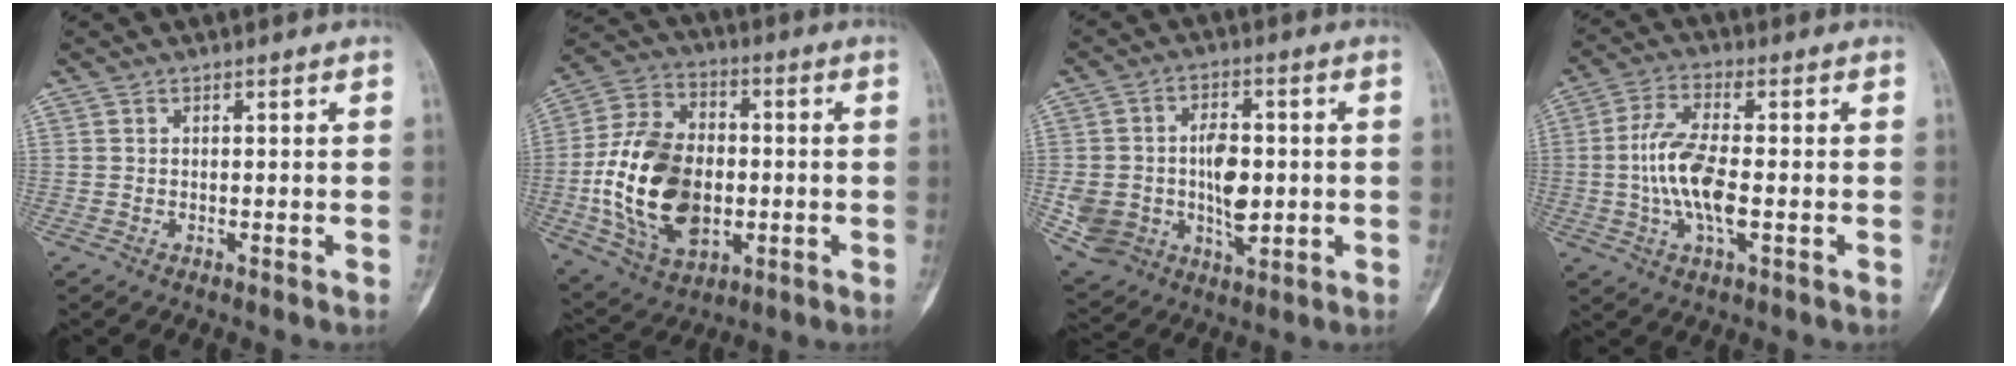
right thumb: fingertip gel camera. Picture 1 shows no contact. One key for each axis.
{"total": 21.0, "fx": -2.4, "fy": 13.9, "fz": 15.6, "tx": -0.271, "ty": 0.012, "tz": -0.033}
{"total": 14.9, "fx": -0.8, "fy": 10.1, "fz": 11.0, "tx": -0.173, "ty": 0.011, "tz": 0.005}
{"total": 10.7, "fx": -1.1, "fy": 4.0, "fz": 9.8, "tx": -0.210, "ty": 0.009, "tz": -0.023}